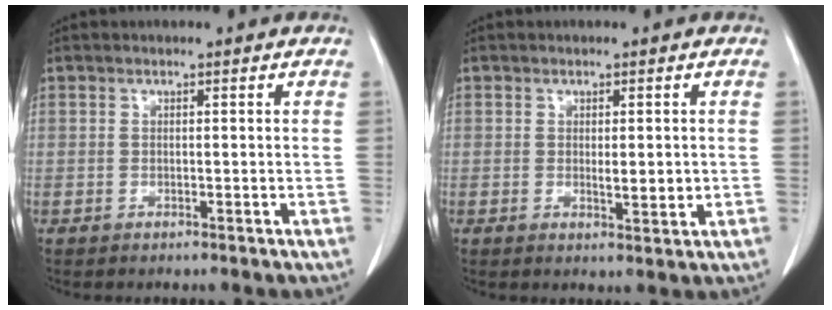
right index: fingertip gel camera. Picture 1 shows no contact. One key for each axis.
{"total": 2.9, "fx": 0.0, "fy": 1.0, "fz": 2.8, "tx": -0.040, "ty": -0.005, "tz": 0.002}